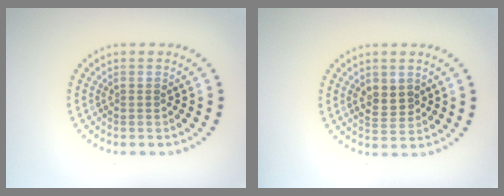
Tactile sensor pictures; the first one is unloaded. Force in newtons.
{"total": 2.4, "press": 2.4, "slide": 0.6}